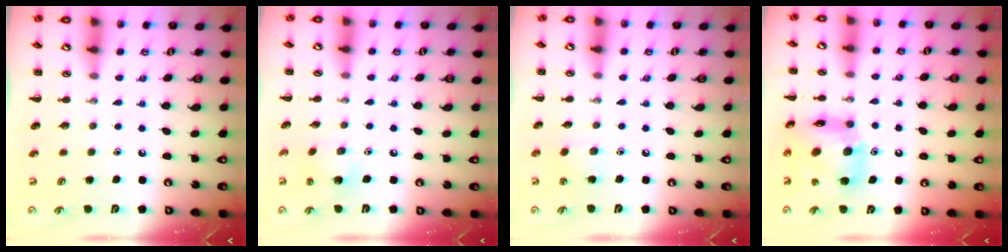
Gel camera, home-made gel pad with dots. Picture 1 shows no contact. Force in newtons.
{"total": 2.7, "press": 2.7, "slide": 0.6}
{"total": 5.6, "press": 5.4, "slide": 1.4}
{"total": 13.1, "press": 12.6, "slide": 3.6}